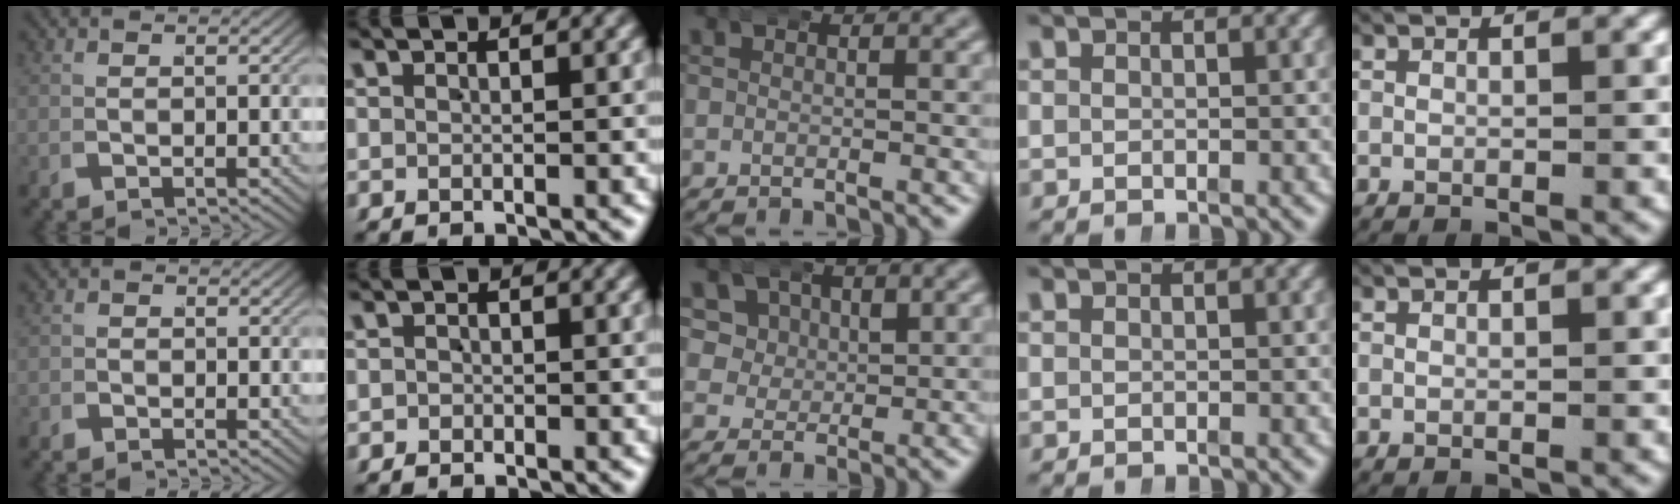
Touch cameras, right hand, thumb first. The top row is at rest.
{"thumb": {"total": 0.8, "force": [-0.7, 0.3, -0.2], "torque": [0.012, 0.006, -0.022]}, "index": {"total": 0.8, "force": [-0.7, 0.3, -0.3], "torque": [0.010, -0.005, -0.012]}, "middle": {"total": 7.0, "force": [2.9, 5.6, 3.0], "torque": [-0.074, -0.003, 0.046]}}